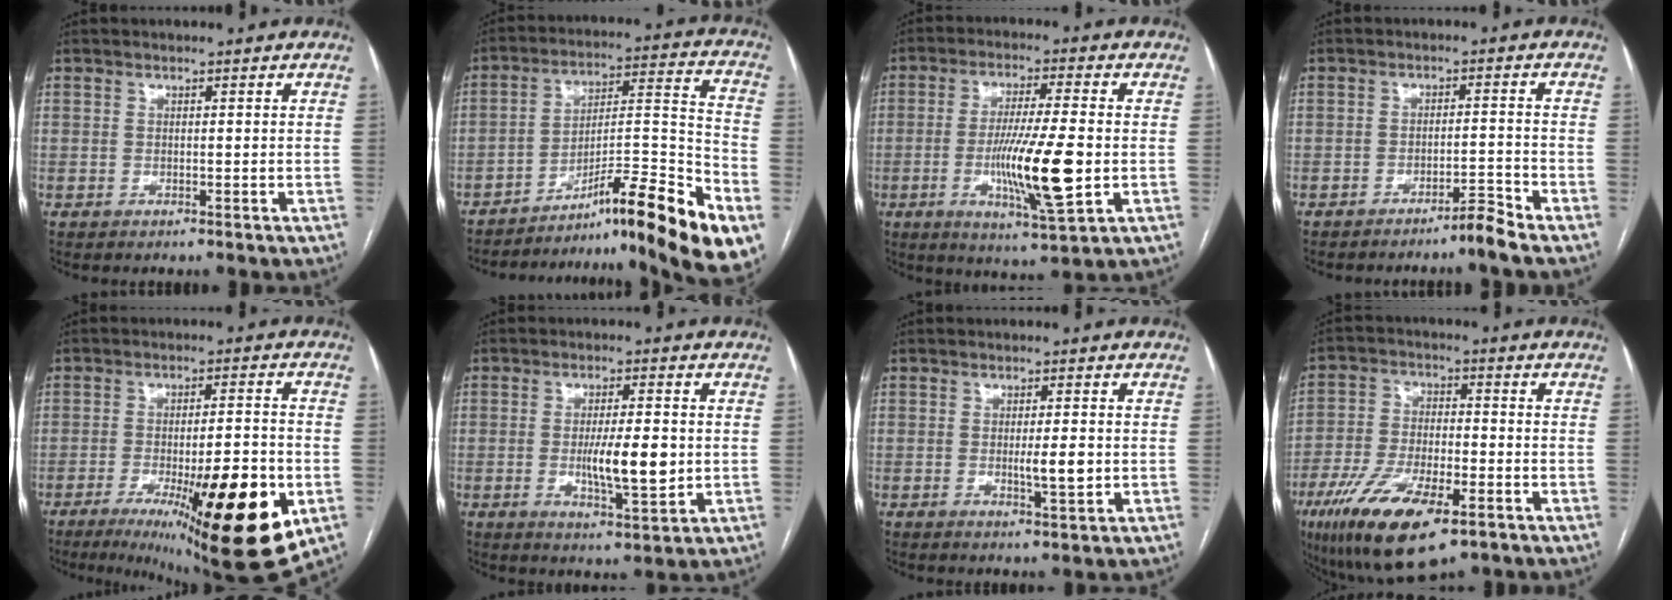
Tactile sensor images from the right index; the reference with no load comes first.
{"total": 20.8, "force": [-13.7, 0.7, 15.6], "torque": [-0.182, 0.031, -0.209]}
{"total": 12.7, "force": [-2.3, 0.8, 12.4], "torque": [-0.226, -0.019, -0.039]}
{"total": 3.3, "force": [-2.9, -0.9, 1.3], "torque": [-0.015, -0.008, -0.050]}
{"total": 19.4, "force": [-7.4, 3.1, 17.7], "torque": [-0.199, -0.020, -0.093]}
{"total": 7.8, "force": [-0.6, 1.6, 7.6], "torque": [-0.129, -0.011, -0.007]}
{"total": 3.4, "force": [-0.3, 0.5, 3.4], "torque": [-0.056, -0.003, -0.003]}
{"total": 14.2, "force": [-7.9, 4.9, 10.7], "torque": [-0.207, -0.018, -0.135]}